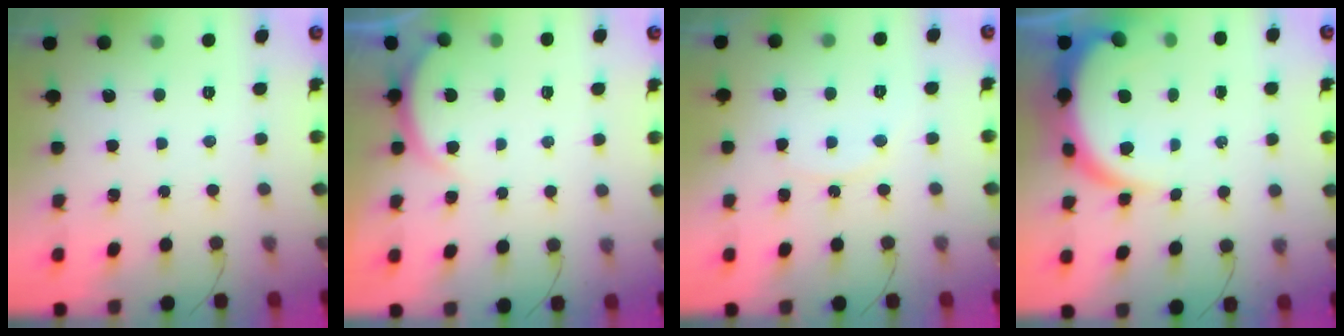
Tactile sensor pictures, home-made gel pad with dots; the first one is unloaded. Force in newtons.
{"total": 2.8, "press": 2.8, "slide": 0.4}
{"total": 4.0, "press": 3.9, "slide": 0.7}
{"total": 9.0, "press": 9.0, "slide": 1.0}